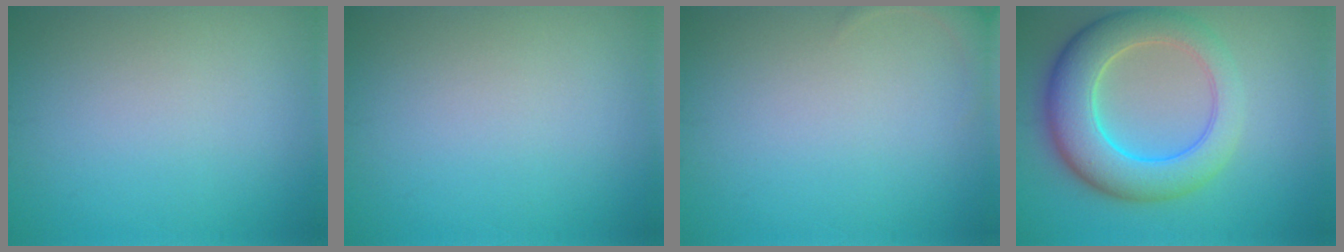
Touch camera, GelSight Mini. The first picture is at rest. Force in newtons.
{"total": 0.0}
{"total": 1.7, "press": 1.7, "slide": 0.2}
{"total": 8.0, "press": 8.0, "slide": 0.3}